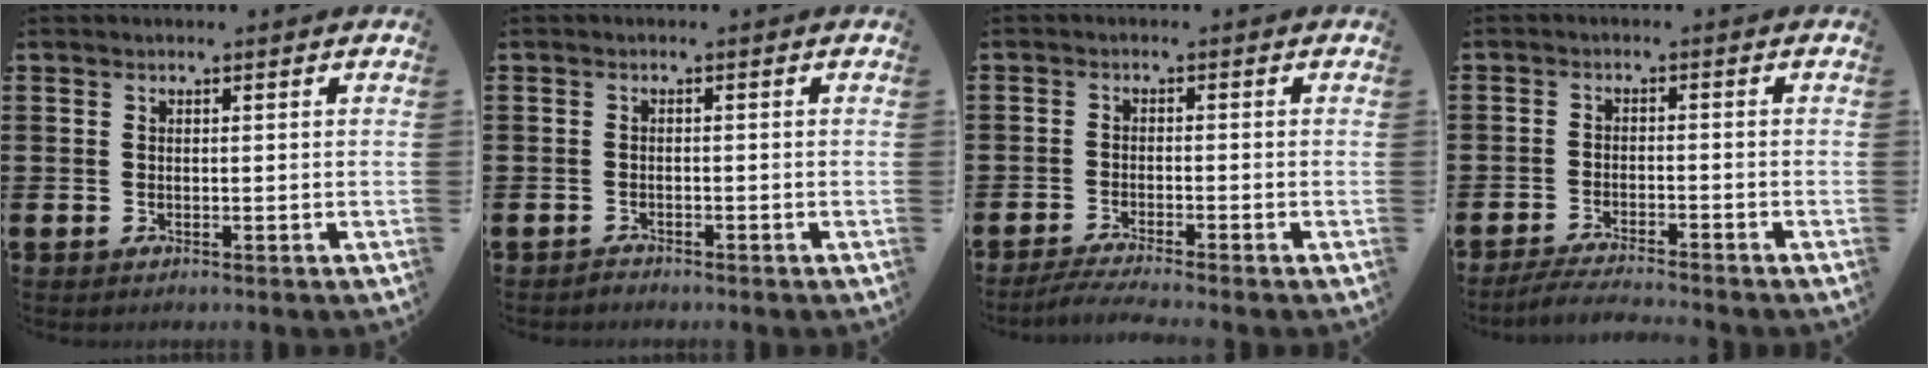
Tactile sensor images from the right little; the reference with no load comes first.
{"total": 0.8, "force": [-0.8, 0.1, -0.1], "torque": [-0.001, 0.000, -0.017]}
{"total": 2.2, "force": [-1.9, -0.1, 1.2], "torque": [-0.019, 0.001, -0.035]}
{"total": 2.9, "force": [-2.7, -0.2, 0.9], "torque": [-0.014, 0.002, -0.053]}